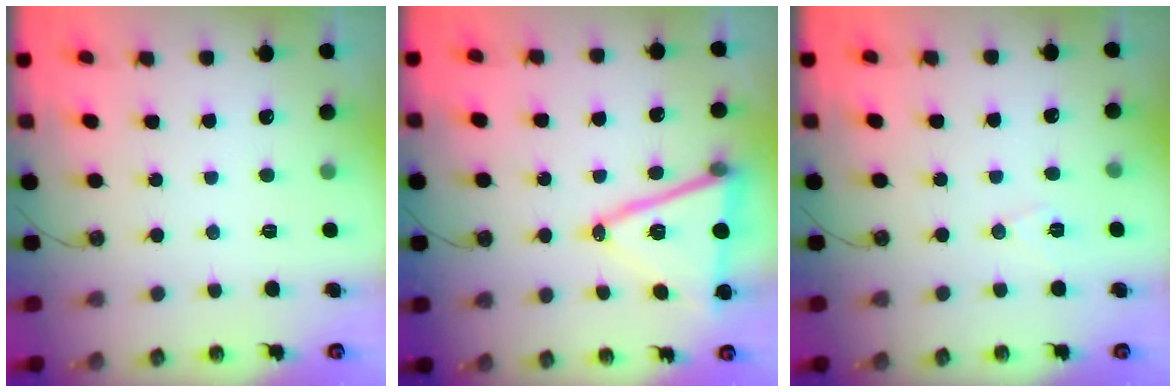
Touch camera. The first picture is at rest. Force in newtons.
{"total": 15.7, "press": 15.2, "slide": 3.7}
{"total": 7.1, "press": 5.5, "slide": 4.5}